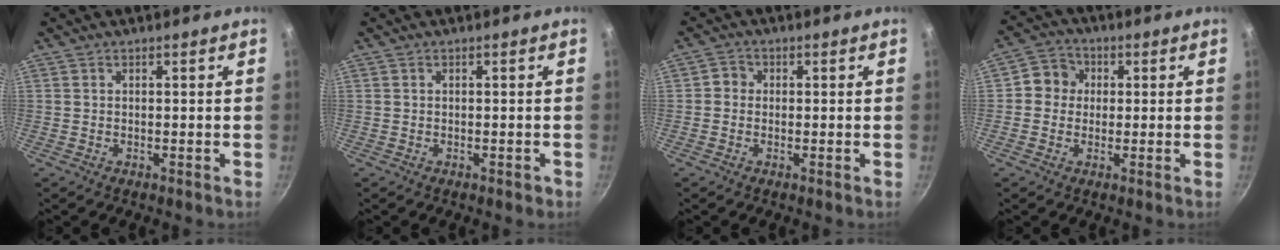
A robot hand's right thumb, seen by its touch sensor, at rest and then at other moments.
{"total": 0.7, "force": [-0.2, 0.4, 0.4], "torque": [-0.001, 0.005, -0.001]}
{"total": 2.1, "force": [-0.2, 2.0, 0.7], "torque": [-0.002, 0.005, -0.011]}
{"total": 5.8, "force": [0.5, 5.4, 2.1], "torque": [-0.002, 0.010, -0.008]}